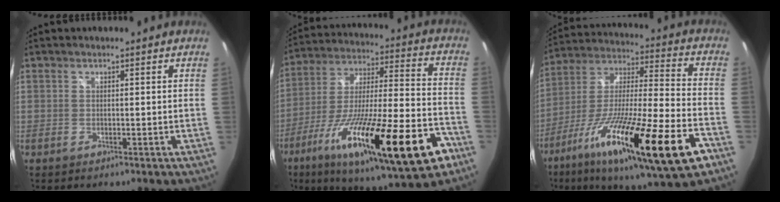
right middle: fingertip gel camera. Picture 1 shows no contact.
{"total": 32.0, "force": [-16.0, 6.1, 27.0], "torque": [-0.450, -0.070, -0.254]}
{"total": 29.7, "force": [-15.4, 3.5, 25.1], "torque": [-0.431, -0.073, -0.261]}